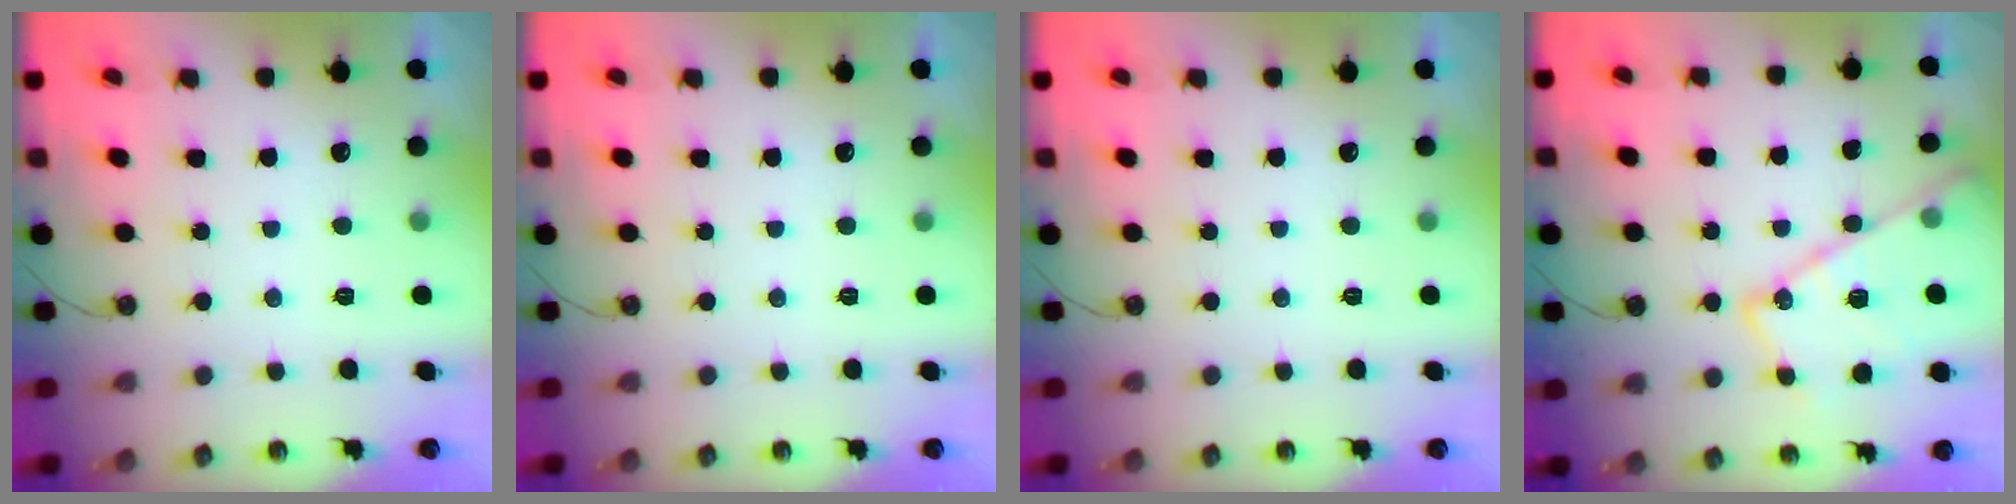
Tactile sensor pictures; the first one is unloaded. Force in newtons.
{"total": 0.0}
{"total": 0.0}
{"total": 18.1, "press": 18.1, "slide": 1.0}